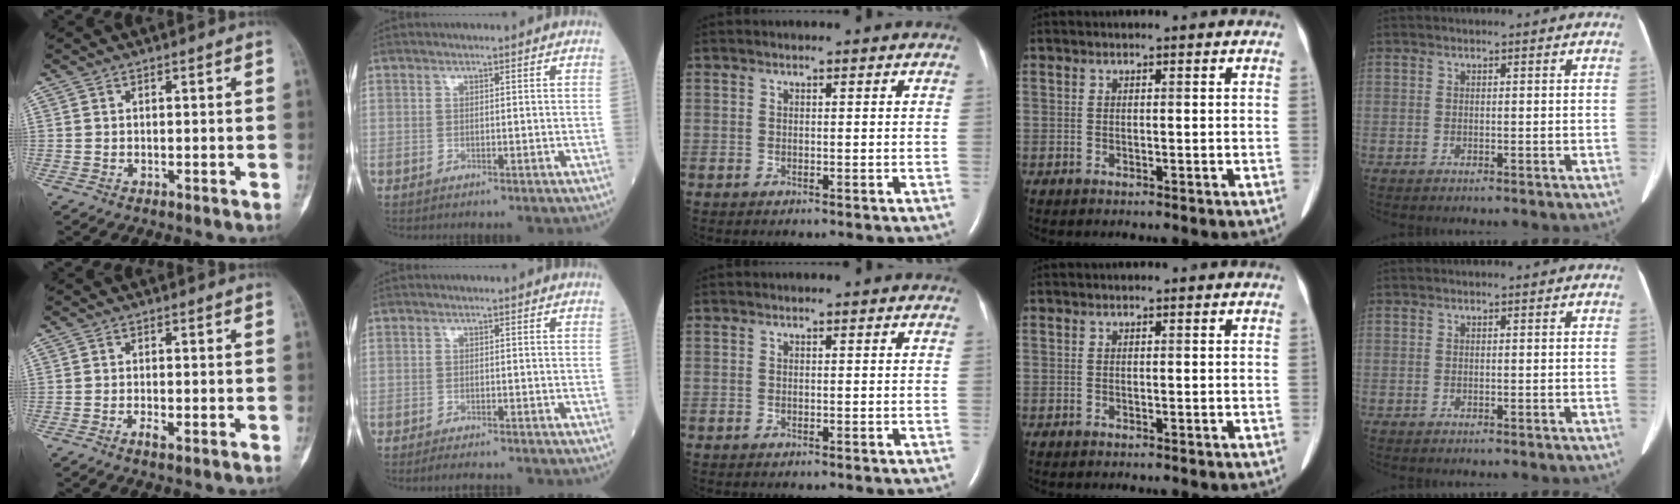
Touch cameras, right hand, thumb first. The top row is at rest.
{"thumb": {"total": 1.8, "force": [-0.8, 0.6, 1.5], "torque": [-0.026, 0.000, -0.016]}, "index": {"total": 3.9, "force": [-3.5, 0.5, 1.5], "torque": [-0.017, -0.007, -0.049]}}